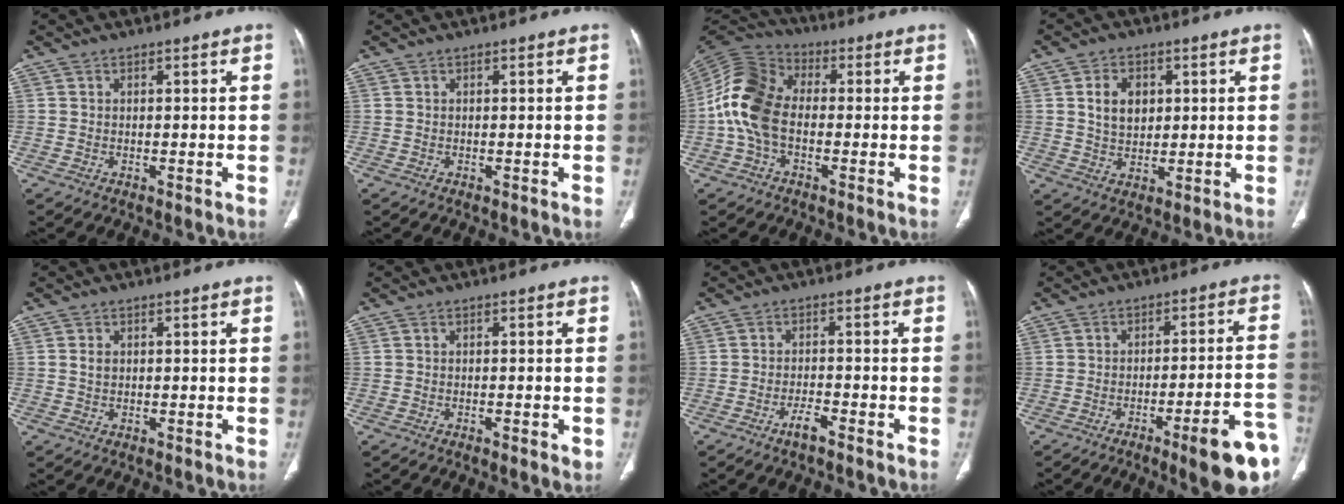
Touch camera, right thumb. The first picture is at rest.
{"total": 0.0}
{"total": 12.9, "force": [-1.2, 8.5, 9.6], "torque": [-0.196, 0.032, -0.035]}
{"total": 6.7, "force": [1.8, 4.8, 4.3], "torque": [-0.048, -0.011, 0.035]}
{"total": 1.4, "force": [0.4, 1.0, 0.9], "torque": [-0.011, 0.000, 0.010]}
{"total": 2.1, "force": [-0.8, 0.7, 1.9], "torque": [-0.024, -0.003, -0.009]}
{"total": 3.1, "force": [-2.3, 0.5, 2.0], "torque": [-0.042, 0.012, -0.044]}
{"total": 14.6, "force": [-7.3, 1.9, 12.5], "torque": [-0.122, 0.039, -0.092]}